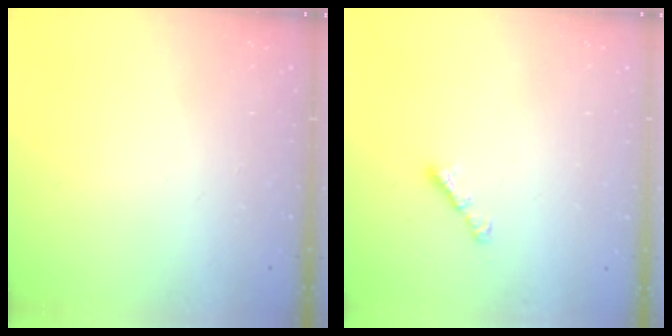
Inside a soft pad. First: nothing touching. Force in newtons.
{"total": 2.8, "press": 2.8, "slide": 0.7}